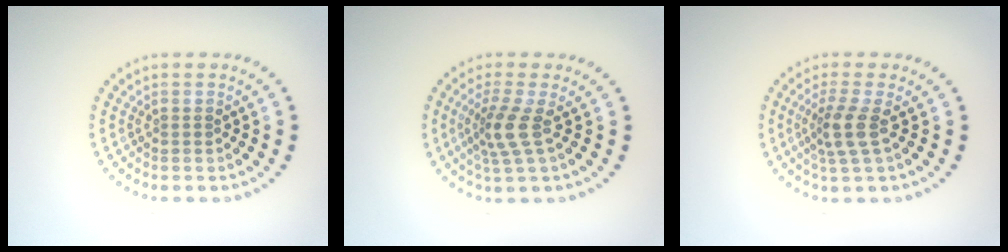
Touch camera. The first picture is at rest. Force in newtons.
{"total": 2.9, "press": 2.1, "slide": 2.0}
{"total": 2.8, "press": 2.1, "slide": 1.9}